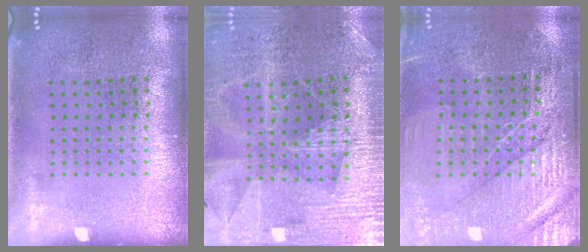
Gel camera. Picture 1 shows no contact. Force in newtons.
{"total": 2.9, "press": 2.9, "slide": 0.6}
{"total": 3.1, "press": 3.0, "slide": 0.6}